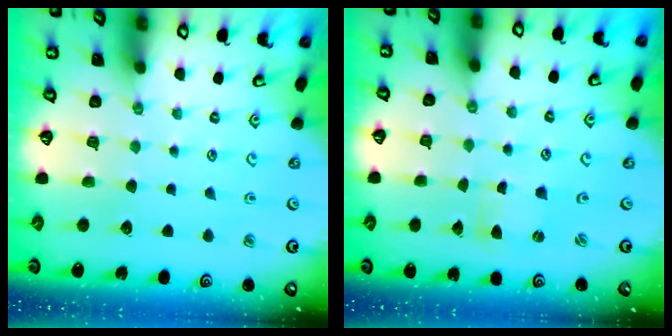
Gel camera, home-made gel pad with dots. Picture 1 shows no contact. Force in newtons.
{"total": 0.0}